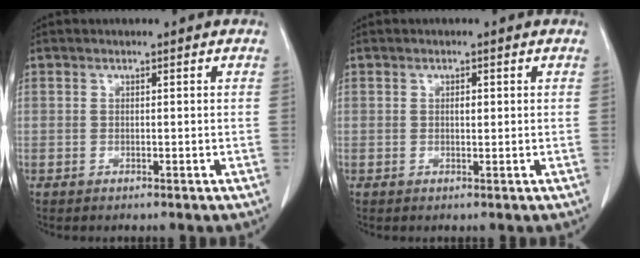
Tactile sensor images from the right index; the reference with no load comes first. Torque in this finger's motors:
{"motor_torque": [0.38, 0.00, 0.01, 0.00]}